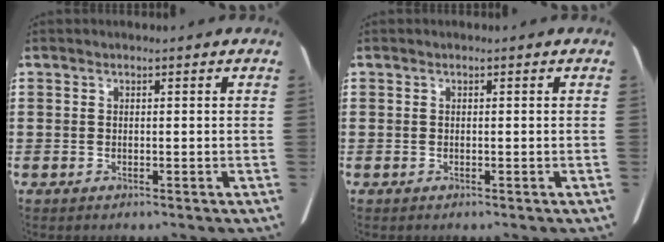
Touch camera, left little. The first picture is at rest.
{"total": 0.0}